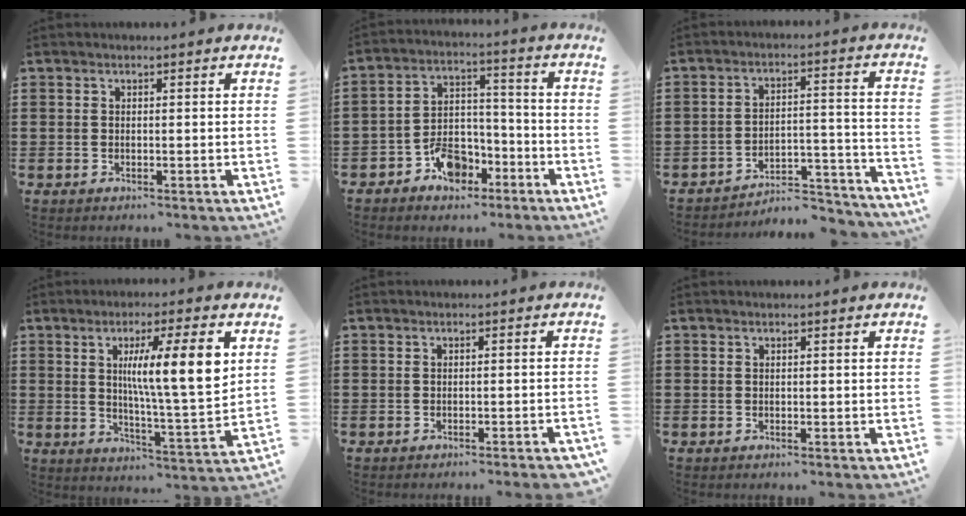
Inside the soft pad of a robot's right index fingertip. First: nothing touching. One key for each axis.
{"total": 7.4, "fx": -4.3, "fy": 4.6, "fz": 3.9, "tx": -0.077, "ty": 0.023, "tz": -0.079}
{"total": 4.9, "fx": -4.6, "fy": 0.8, "fz": 1.4, "tx": -0.023, "ty": 0.002, "tz": -0.093}
{"total": 11.2, "fx": 3.4, "fy": 1.2, "fz": 10.6, "tx": -0.174, "ty": -0.007, "tz": 0.045}
{"total": 1.3, "fx": -1.1, "fy": -0.1, "fz": 0.7, "tx": -0.013, "ty": -0.002, "tz": -0.020}
{"total": 0.0}